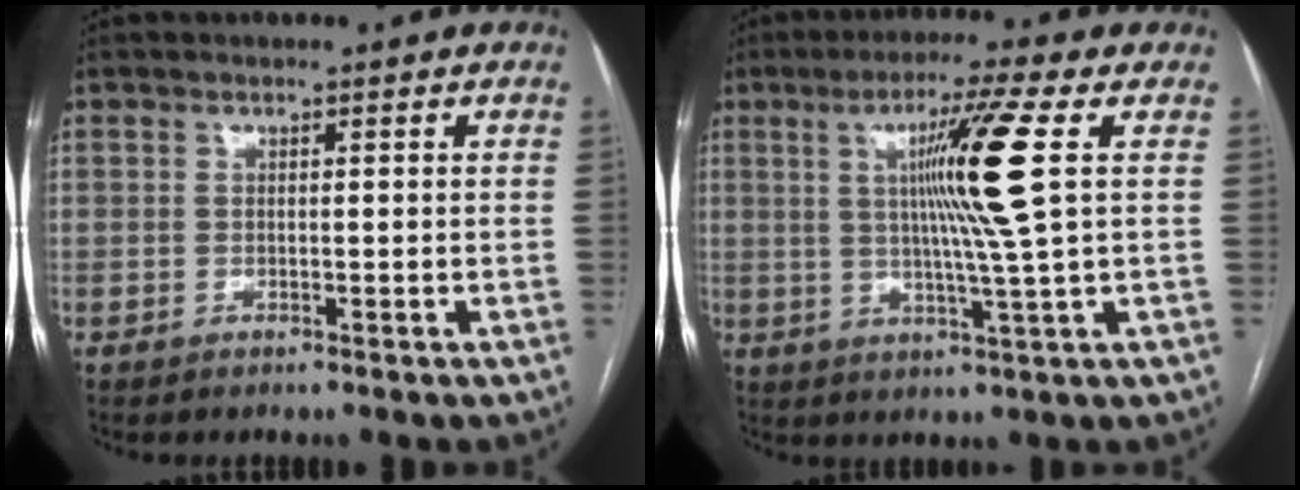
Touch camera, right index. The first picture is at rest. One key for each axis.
{"total": 11.2, "fx": 2.5, "fy": -2.1, "fz": 10.7, "tx": -0.185, "ty": -0.003, "tz": 0.048}